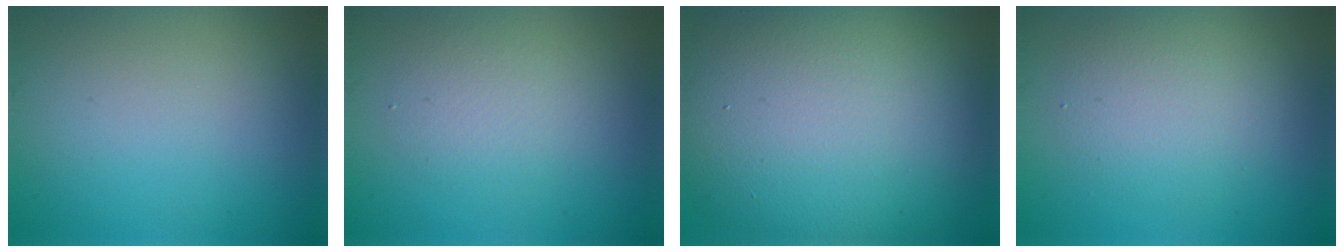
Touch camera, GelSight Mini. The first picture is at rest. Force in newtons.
{"total": 2.8, "press": 2.8, "slide": 0.3}
{"total": 16.0, "press": 15.9, "slide": 0.8}
{"total": 3.5, "press": 3.5, "slide": 0.1}